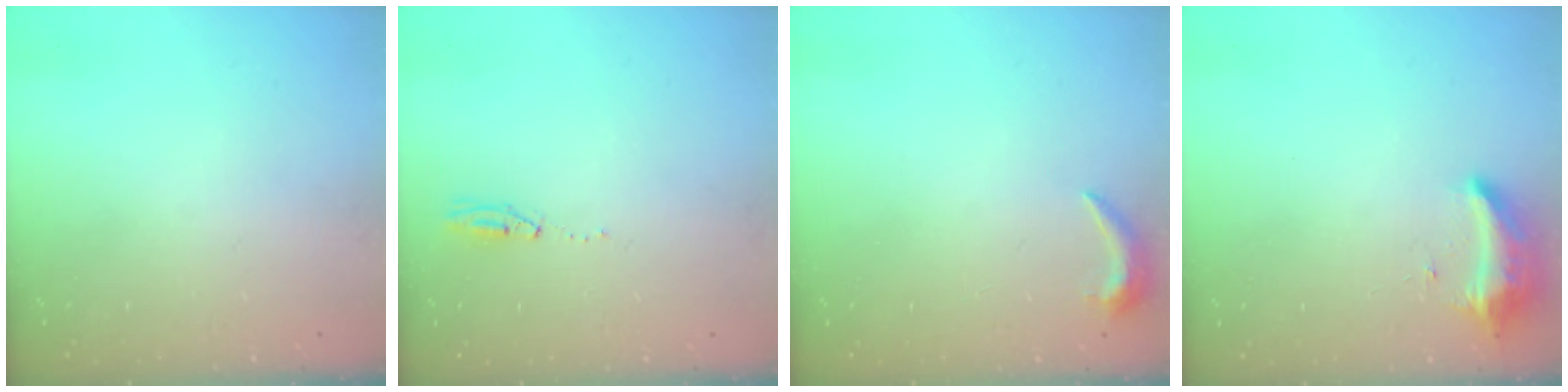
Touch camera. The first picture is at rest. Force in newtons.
{"total": 15.4, "press": 4.4, "slide": 14.7}
{"total": 5.1, "press": 5.1, "slide": 0.8}
{"total": 9.3, "press": 9.3, "slide": 0.8}